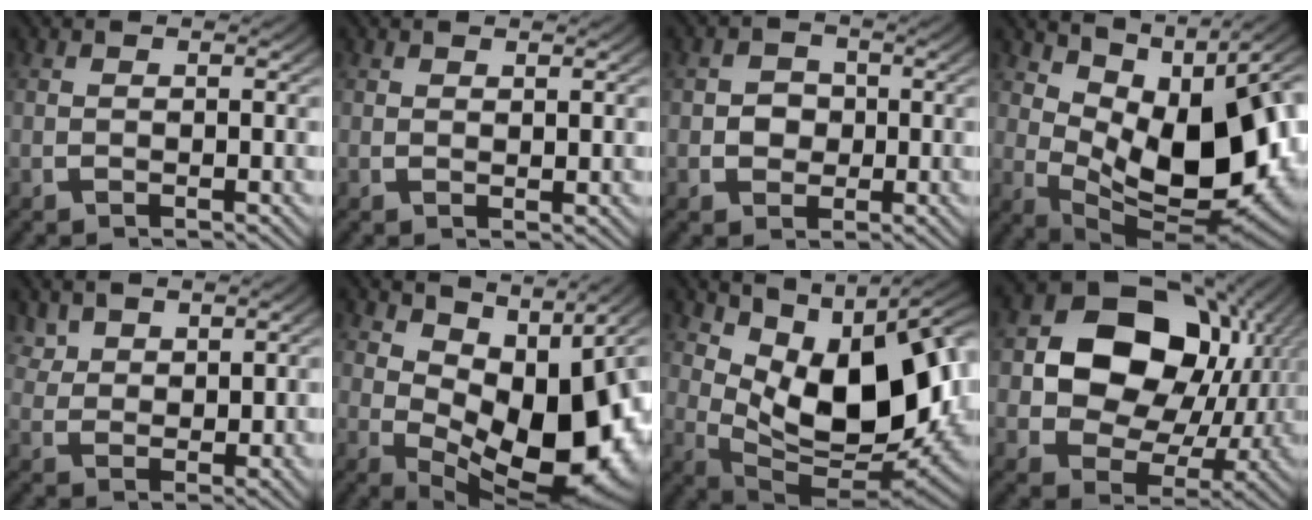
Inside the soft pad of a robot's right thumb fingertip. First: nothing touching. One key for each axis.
{"total": 0.8, "fx": 0.7, "fy": 0.2, "fz": 0.2, "tx": 0.003, "ty": -0.001, "tz": 0.015}
{"total": 3.2, "fx": -0.1, "fy": 2.8, "fz": 1.4, "tx": -0.022, "ty": -0.010, "tz": 0.002}
{"total": 17.3, "fx": 0.7, "fy": 10.1, "fz": 14.0, "tx": -0.247, "ty": -0.056, "tz": 0.047}
{"total": 3.2, "fx": 2.5, "fy": 1.6, "fz": 1.4, "tx": -0.025, "ty": -0.005, "tz": 0.056}
{"total": 15.5, "fx": 0.0, "fy": 9.1, "fz": 12.5, "tx": -0.196, "ty": -0.039, "tz": 0.027}
{"total": 18.3, "fx": 1.3, "fy": 11.1, "fz": 14.5, "tx": -0.244, "ty": -0.045, "tz": 0.047}
{"total": 18.1, "fx": 1.8, "fy": 13.6, "fz": 11.8, "tx": -0.237, "ty": -0.036, "tz": 0.034}